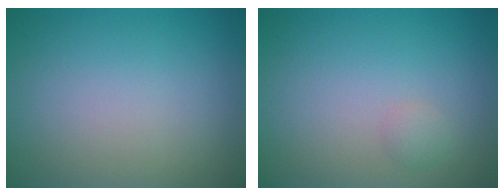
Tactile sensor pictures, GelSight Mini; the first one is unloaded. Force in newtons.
{"total": 0.8, "press": 0.8, "slide": 0.0}